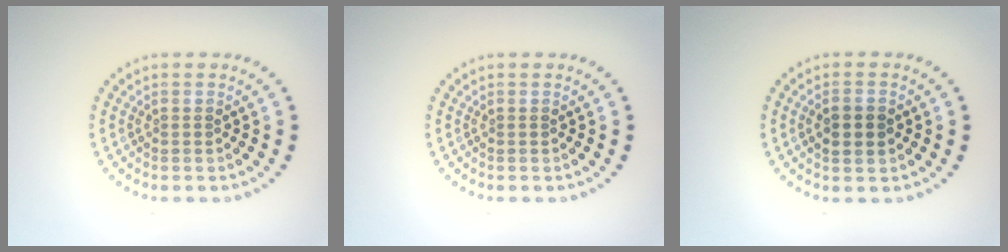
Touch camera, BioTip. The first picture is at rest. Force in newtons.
{"total": 0.0}
{"total": 2.3, "press": 2.3, "slide": 0.2}